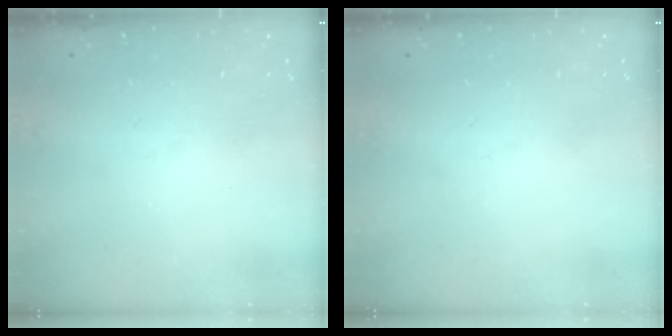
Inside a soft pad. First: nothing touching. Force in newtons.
{"total": 0.0}